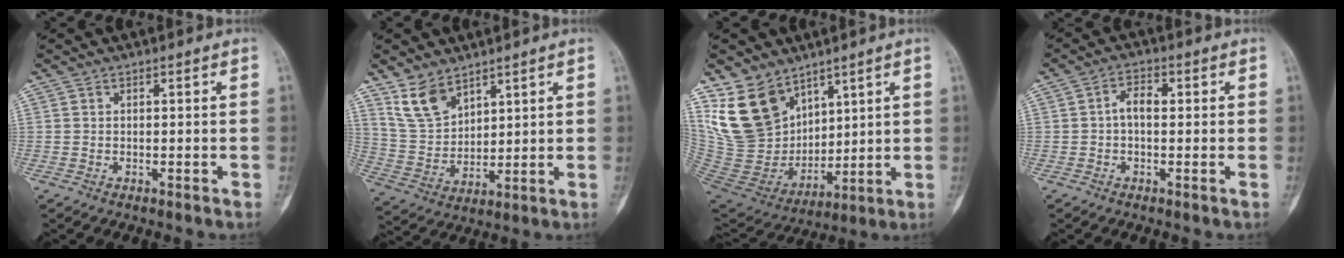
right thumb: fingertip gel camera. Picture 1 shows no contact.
{"total": 9.0, "force": [6.3, 4.8, 4.2], "torque": [-0.072, -0.031, 0.140]}
{"total": 16.5, "force": [9.9, 10.7, 7.6], "torque": [-0.121, -0.049, 0.220]}
{"total": 3.8, "force": [0.1, 1.9, 3.3], "torque": [-0.054, 0.010, -0.004]}